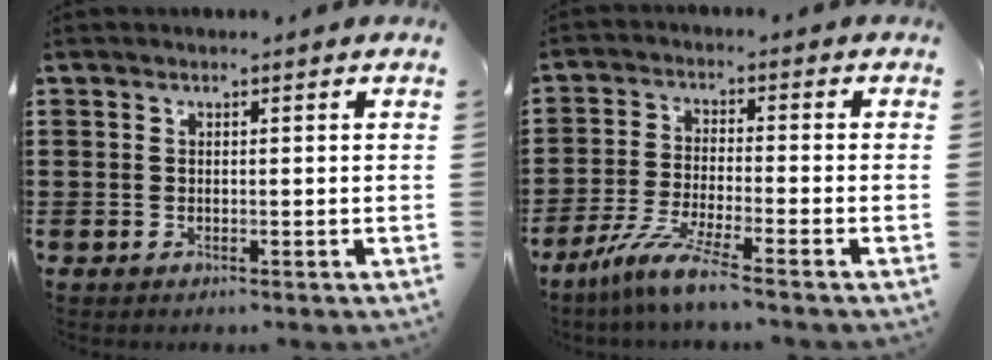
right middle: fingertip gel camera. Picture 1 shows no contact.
{"total": 6.8, "force": [-5.7, -0.1, 3.8], "torque": [-0.085, -0.017, -0.112]}